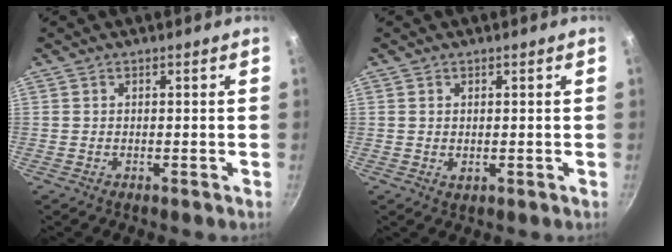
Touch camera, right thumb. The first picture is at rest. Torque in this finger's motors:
{"motor_torque": [-0.25, 0.24, 0.36, 0.05, -0.03]}